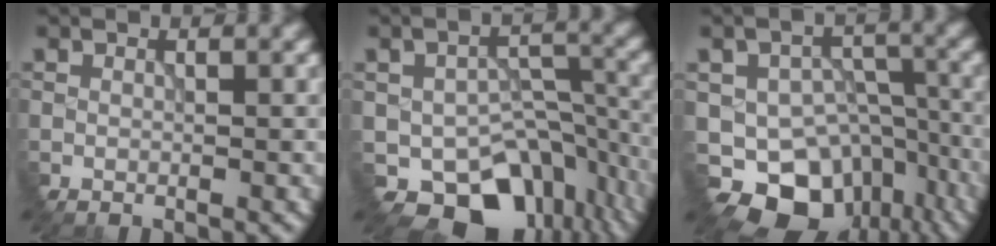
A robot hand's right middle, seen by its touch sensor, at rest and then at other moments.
{"total": 8.6, "force": [-4.9, 5.6, 4.3], "torque": [-0.043, -0.030, -0.064]}
{"total": 9.2, "force": [-4.8, 6.5, 4.4], "torque": [-0.057, -0.027, -0.064]}